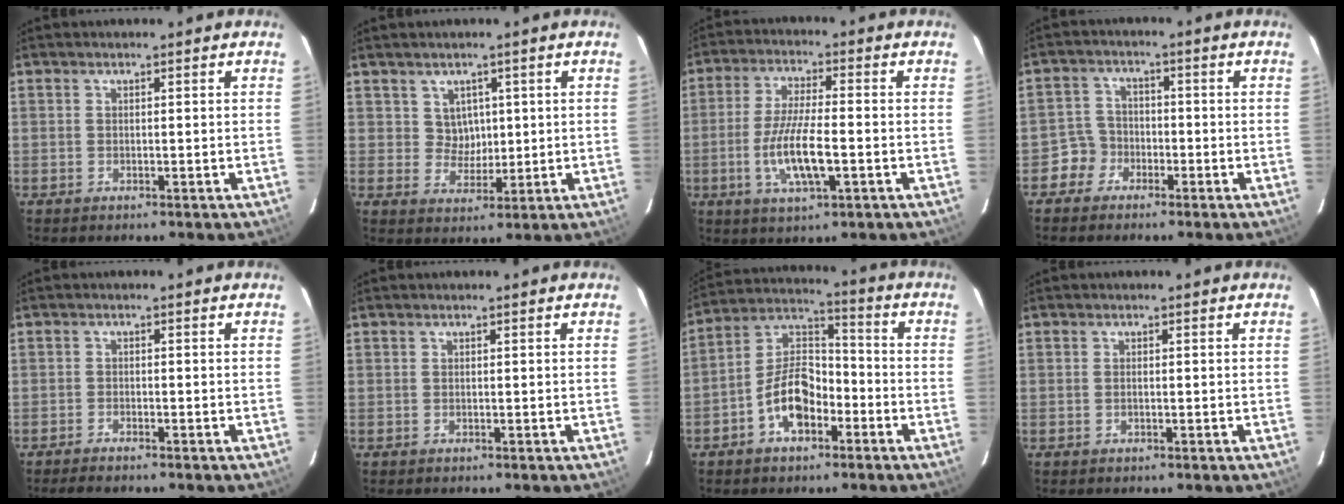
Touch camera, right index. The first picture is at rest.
{"total": 4.0, "force": [1.4, 3.7, 0.5], "torque": [-0.006, 0.007, 0.030]}
{"total": 10.1, "force": [-2.8, 2.3, 9.4], "torque": [-0.187, -0.009, -0.053]}
{"total": 4.4, "force": [-2.5, 3.6, -0.4], "torque": [0.006, 0.022, -0.049]}
{"total": 3.2, "force": [-2.9, 0.3, 1.3], "torque": [-0.035, -0.009, -0.051]}
{"total": 0.0}
{"total": 10.9, "force": [-5.1, 6.0, 7.5], "torque": [-0.147, 0.028, -0.087]}
{"total": 0.5, "force": [-0.1, 0.2, 0.5], "torque": [-0.011, 0.000, -0.004]}